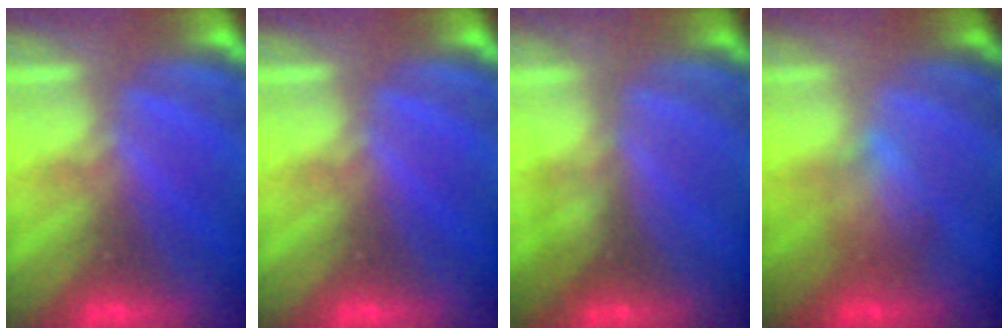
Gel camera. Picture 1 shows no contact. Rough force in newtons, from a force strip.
{"total": 0.0}
{"total": 2.0}
{"total": 2.0}